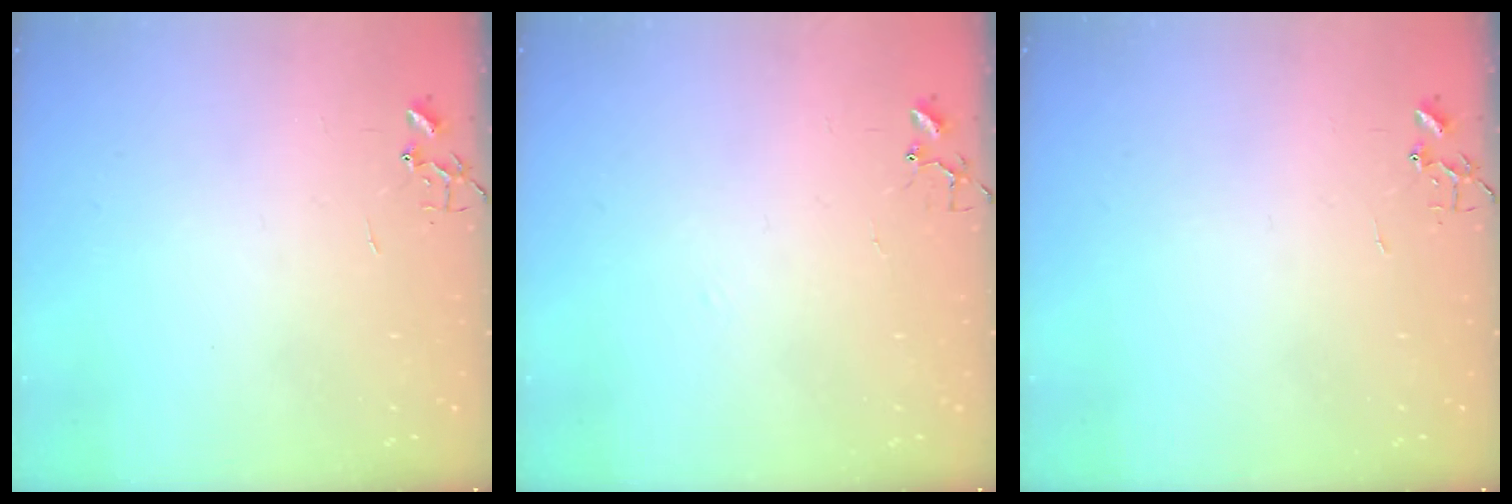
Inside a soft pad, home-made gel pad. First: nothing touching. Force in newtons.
{"total": 6.1, "press": 6.0, "slide": 0.6}
{"total": 0.0}